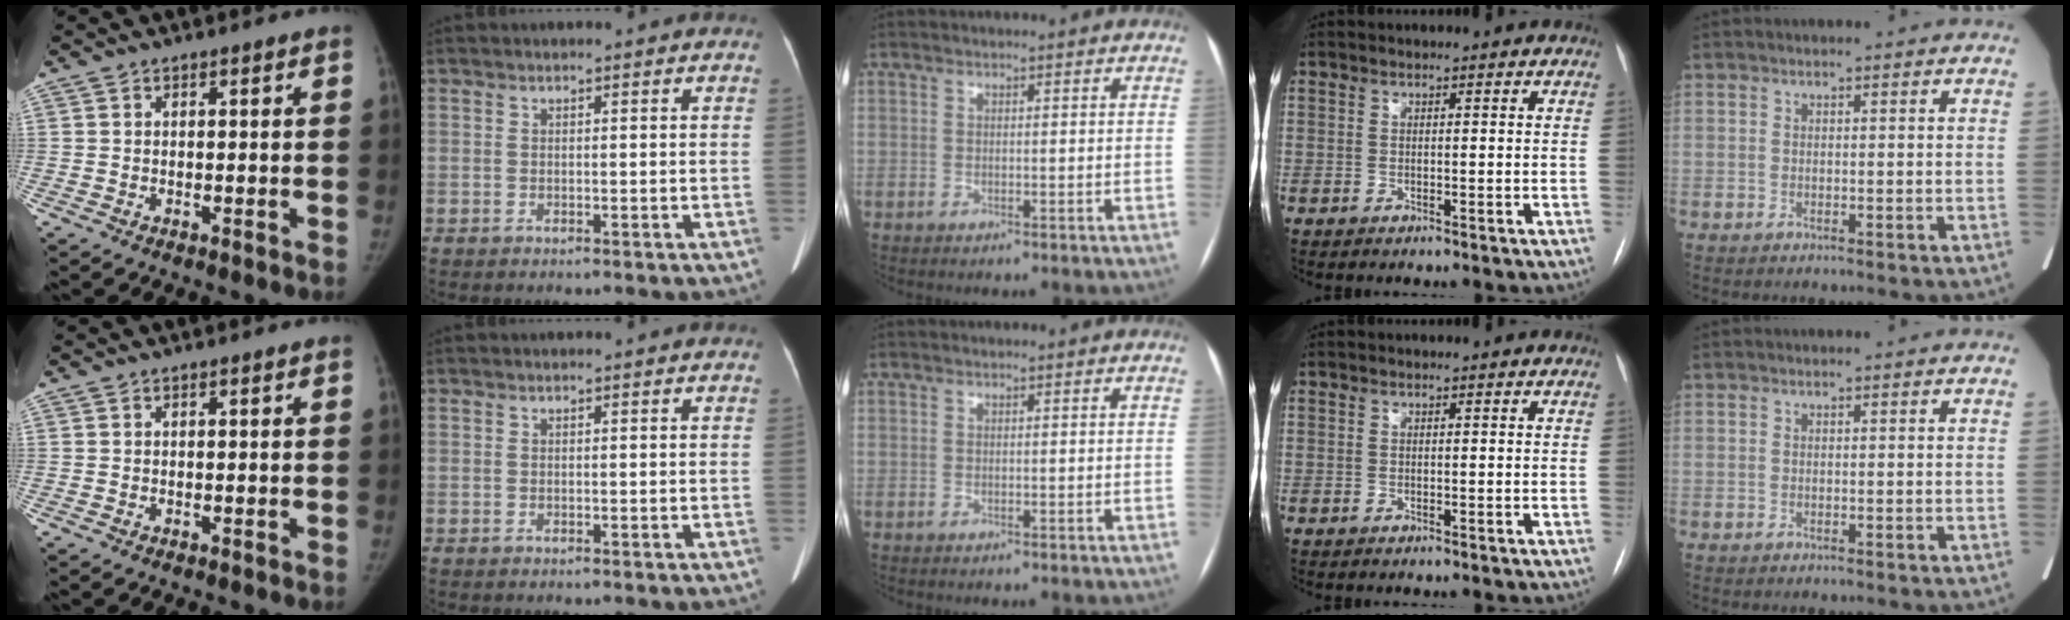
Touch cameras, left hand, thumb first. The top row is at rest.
{}